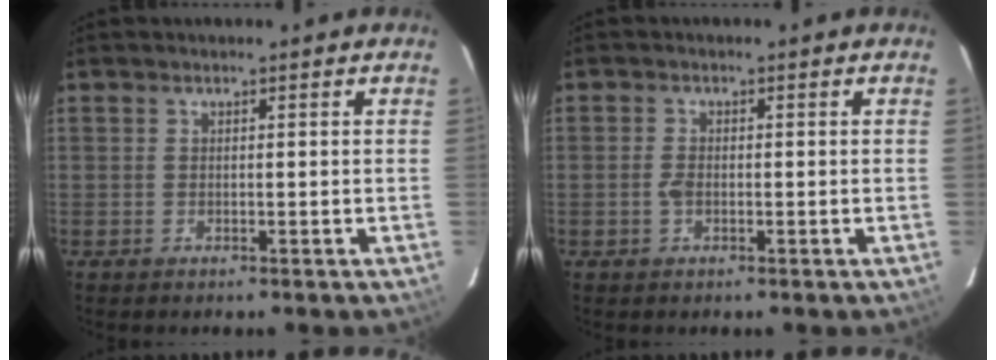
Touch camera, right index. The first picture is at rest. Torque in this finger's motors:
{"motor_torque": [0.33, 0.02, 0.15, 0.05]}